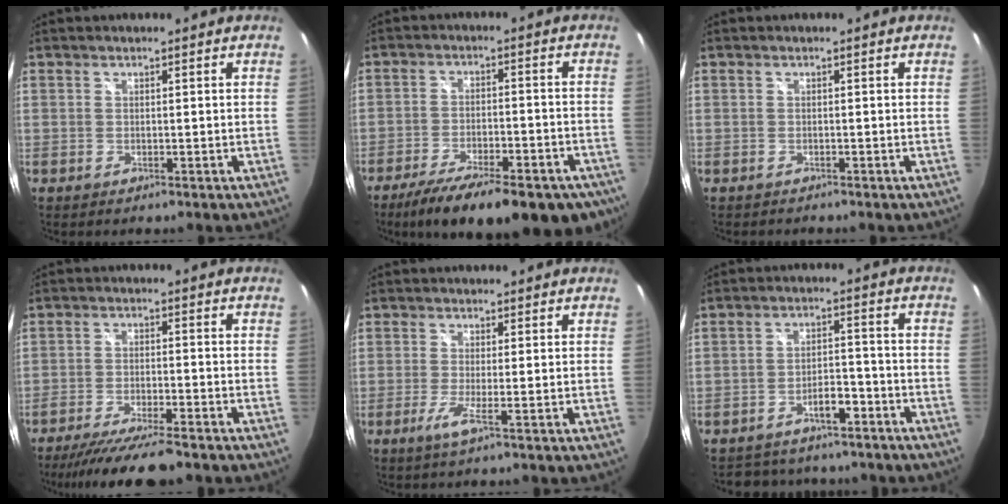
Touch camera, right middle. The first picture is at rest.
{"total": 22.1, "force": [-15.7, 7.5, 13.5], "torque": [-0.228, -0.043, -0.215]}
{"total": 0.6, "force": [-0.6, 0.2, -0.1], "torque": [-0.001, -0.002, -0.010]}
{"total": 12.2, "force": [-10.5, 1.1, 6.2], "torque": [-0.133, -0.028, -0.170]}
{"total": 2.4, "force": [-1.0, -0.7, 2.0], "torque": [-0.052, -0.009, -0.026]}
{"total": 11.4, "force": [-9.2, 5.1, 4.4], "torque": [-0.090, 0.027, -0.118]}